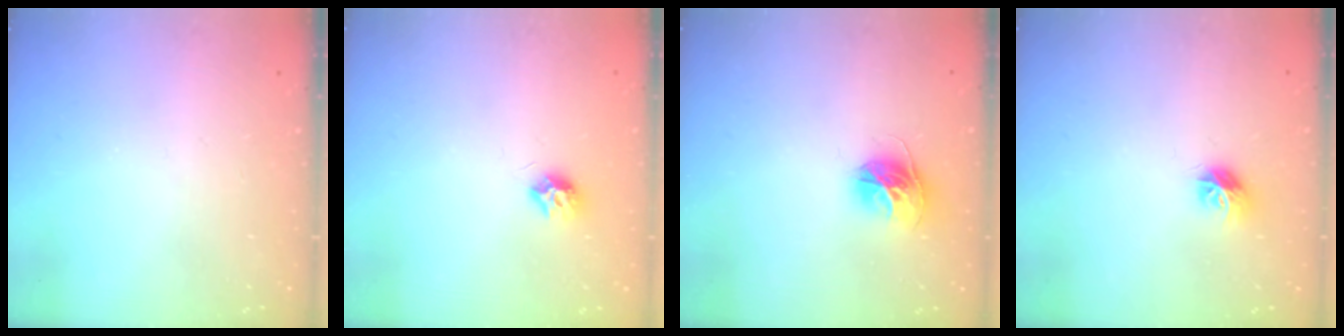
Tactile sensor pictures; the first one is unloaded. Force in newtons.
{"total": 7.4, "press": 7.4, "slide": 0.2}
{"total": 11.2, "press": 11.2, "slide": 1.1}
{"total": 7.7, "press": 7.7, "slide": 0.2}